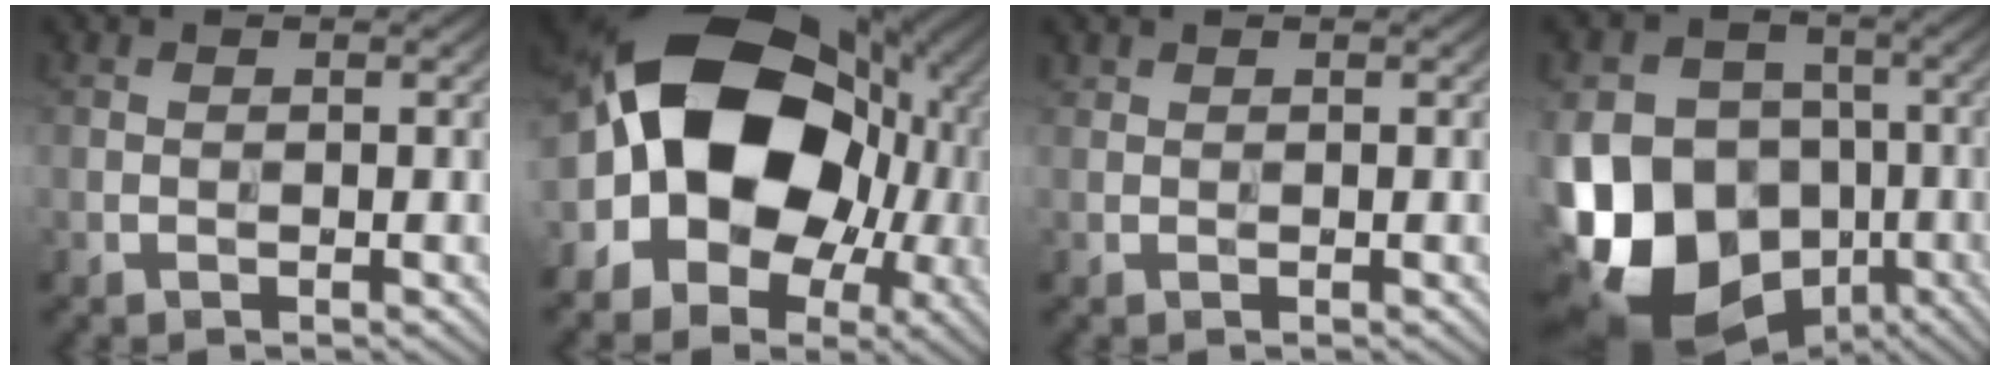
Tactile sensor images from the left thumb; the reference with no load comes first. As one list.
[{"total": 20.0, "force": [0.5, 14.9, 13.3], "torque": [-0.254, -0.013, 0.013]}, {"total": 0.6, "force": [0.5, 0.0, -0.1], "torque": [-0.002, 0.001, 0.014]}, {"total": 20.1, "force": [-7.3, 15.9, 10.0], "torque": [-0.233, -0.029, -0.136]}]